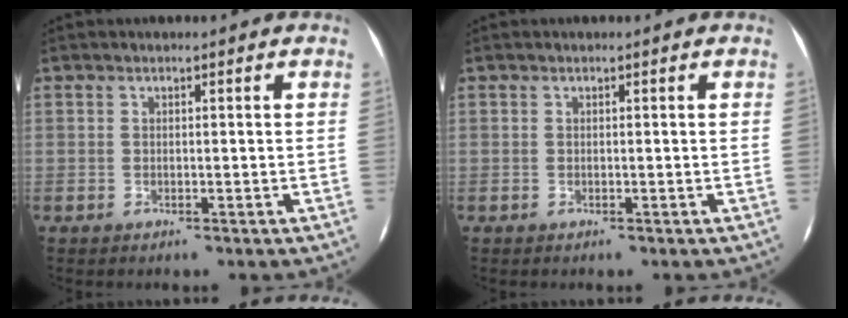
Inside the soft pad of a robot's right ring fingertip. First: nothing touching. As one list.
[{"total": 0.0}]